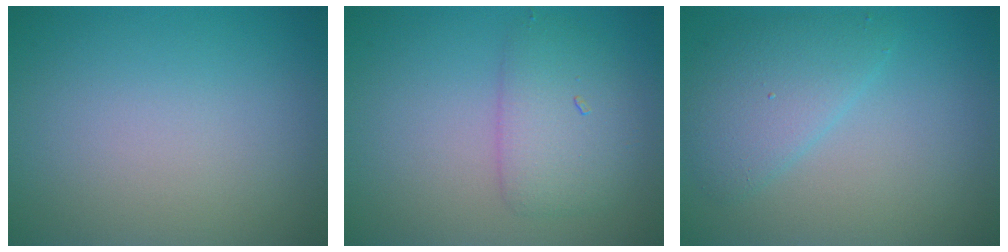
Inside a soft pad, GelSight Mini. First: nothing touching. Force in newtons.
{"total": 3.4, "press": 3.4, "slide": 0.2}
{"total": 3.4, "press": 3.4, "slide": 0.1}